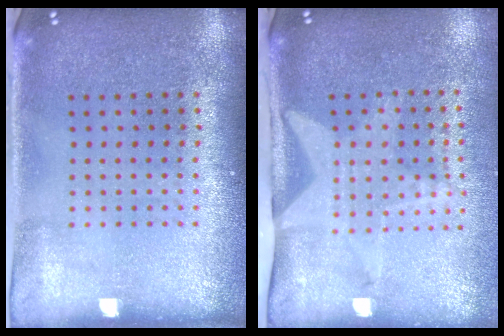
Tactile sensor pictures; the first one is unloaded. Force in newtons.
{"total": 2.1, "press": 1.5, "slide": 1.4}